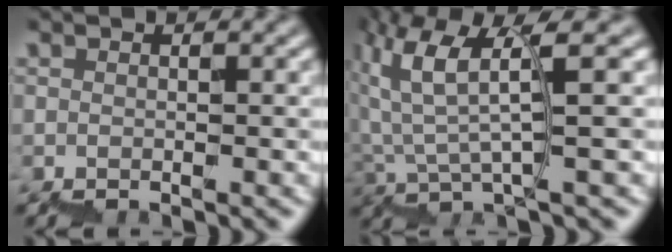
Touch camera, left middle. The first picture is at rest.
{"total": 5.0, "force": [2.9, 0.4, 4.1], "torque": [-0.088, 0.015, 0.050]}